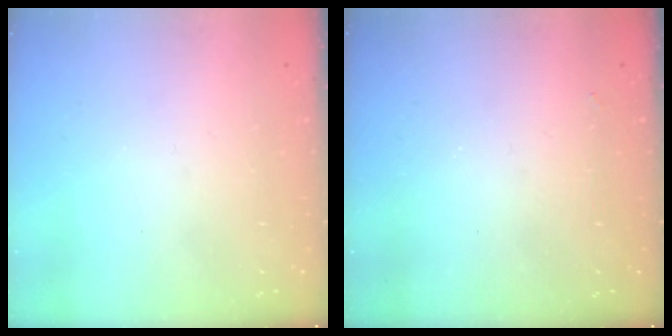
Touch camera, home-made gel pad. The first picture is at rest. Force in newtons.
{"total": 1.3, "press": 1.3, "slide": 0.3}